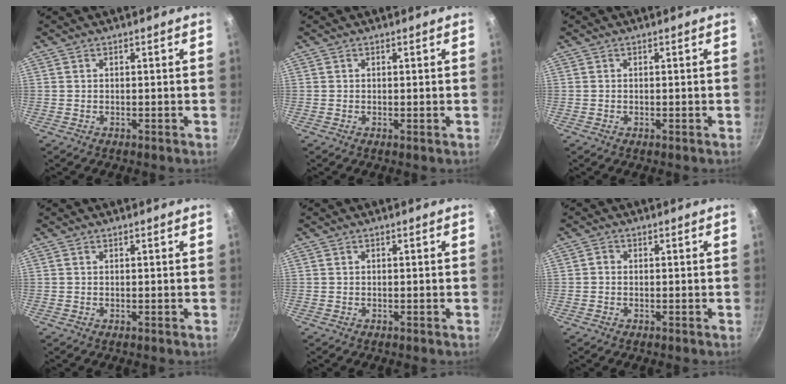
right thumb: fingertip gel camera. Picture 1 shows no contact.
{"total": 0.0}
{"total": 0.0}
{"total": 0.0}
{"total": 0.0}
{"total": 1.1, "force": [-0.5, 0.9, 0.4], "torque": [-0.005, 0.003, -0.013]}